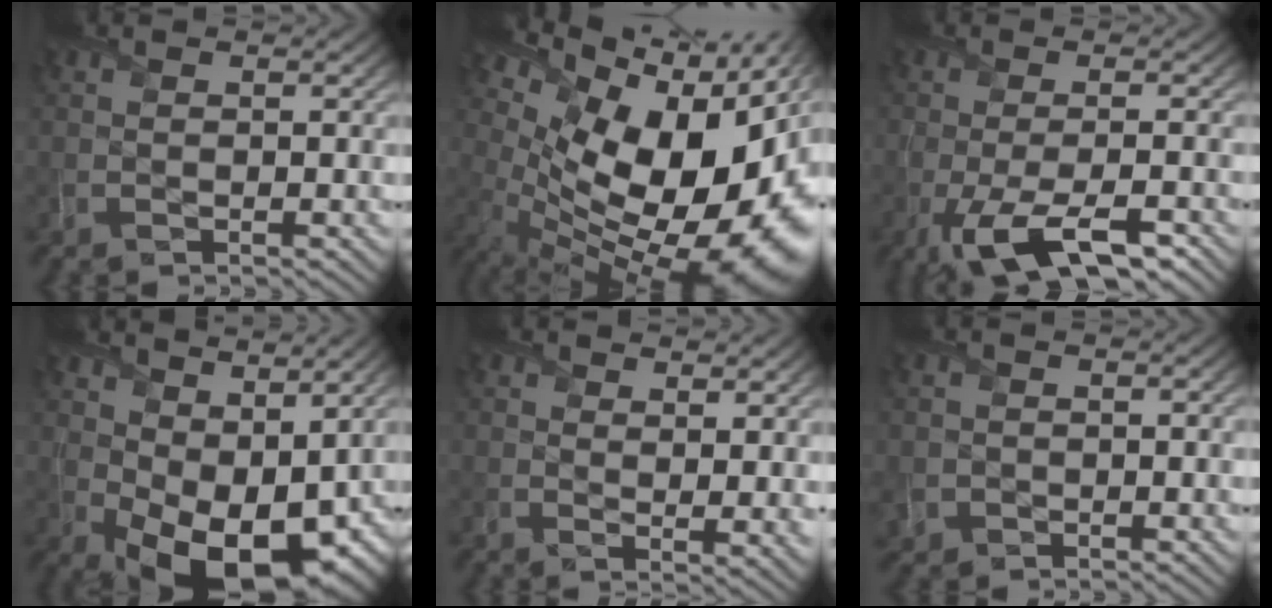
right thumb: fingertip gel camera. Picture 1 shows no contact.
{"total": 20.7, "force": [0.8, 12.1, 16.8], "torque": [-0.253, -0.024, 0.046]}
{"total": 9.3, "force": [-4.9, 3.1, 7.2], "torque": [-0.136, -0.015, -0.086]}
{"total": 12.9, "force": [1.4, 7.8, 10.1], "torque": [-0.164, -0.024, 0.045]}
{"total": 4.5, "force": [2.9, 1.5, 3.2], "torque": [-0.054, -0.004, 0.055]}
{"total": 2.0, "force": [-0.6, 1.8, 0.4], "torque": [-0.015, -0.012, -0.016]}